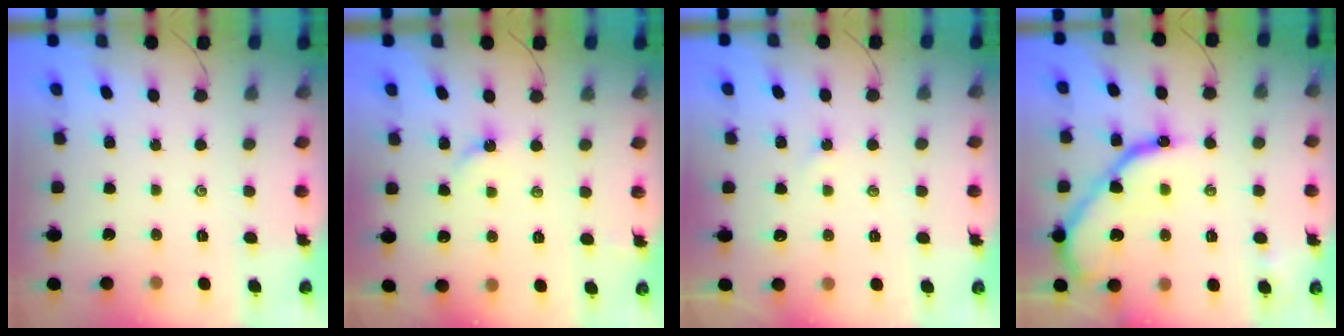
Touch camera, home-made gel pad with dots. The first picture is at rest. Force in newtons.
{"total": 2.6, "press": 2.5, "slide": 0.4}
{"total": 1.9, "press": 1.9, "slide": 0.3}
{"total": 14.5, "press": 14.5, "slide": 1.4}